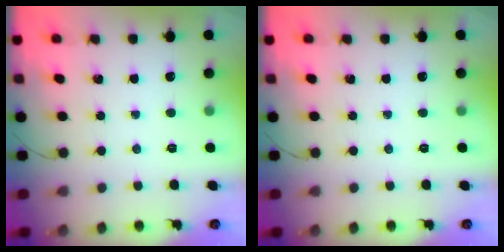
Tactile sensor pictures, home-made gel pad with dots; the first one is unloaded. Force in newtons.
{"total": 0.0}